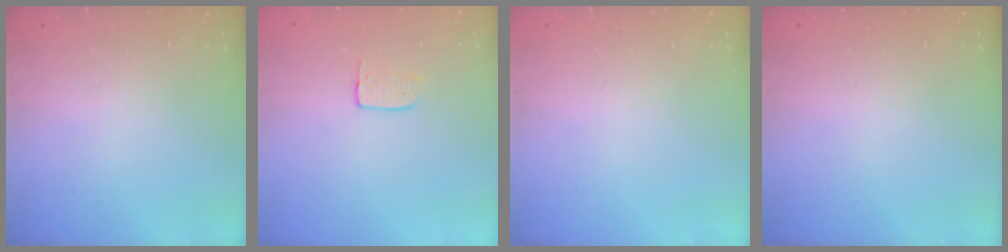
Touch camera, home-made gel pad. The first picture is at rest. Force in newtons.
{"total": 3.5, "press": 3.5, "slide": 0.2}
{"total": 0.0}
{"total": 0.0}